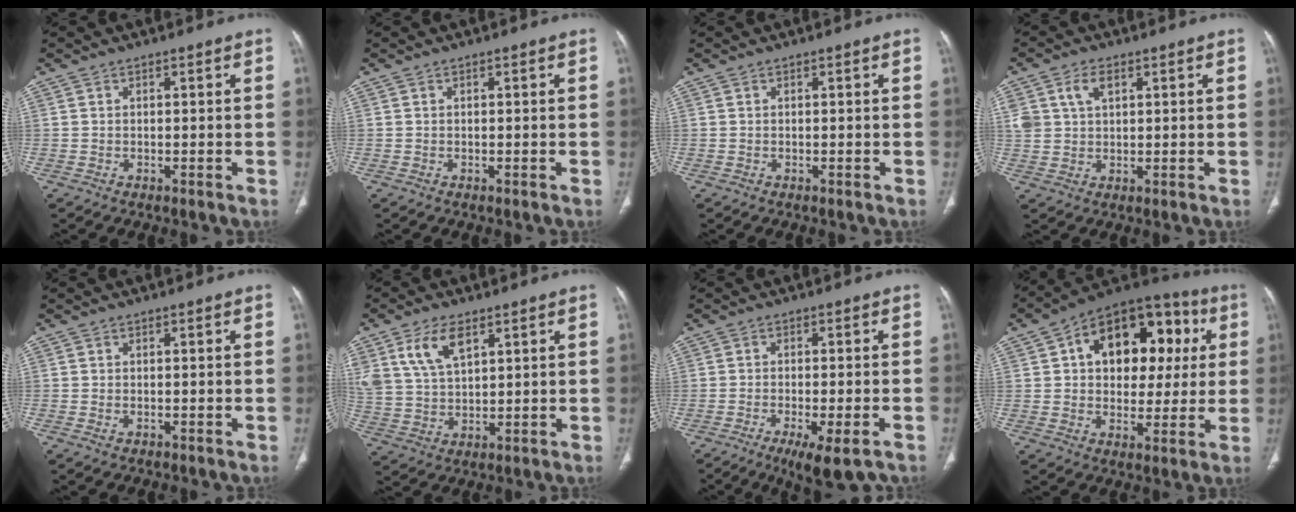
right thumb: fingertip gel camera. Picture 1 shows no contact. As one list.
[{"total": 0.0}, {"total": 0.0}, {"total": 6.3, "force": [2.6, 4.1, 4.0], "torque": [-0.075, 0.000, 0.056]}, {"total": 0.9, "force": [-0.3, 0.6, 0.6], "torque": [-0.014, 0.005, -0.002]}, {"total": 9.5, "force": [4.9, 5.0, 6.4], "torque": [-0.121, -0.014, 0.104]}, {"total": 8.6, "force": [-5.2, 2.2, 6.6], "torque": [-0.099, -0.004, -0.078]}, {"total": 21.3, "force": [5.1, 13.8, 15.5], "torque": [-0.168, 0.028, 0.071]}]